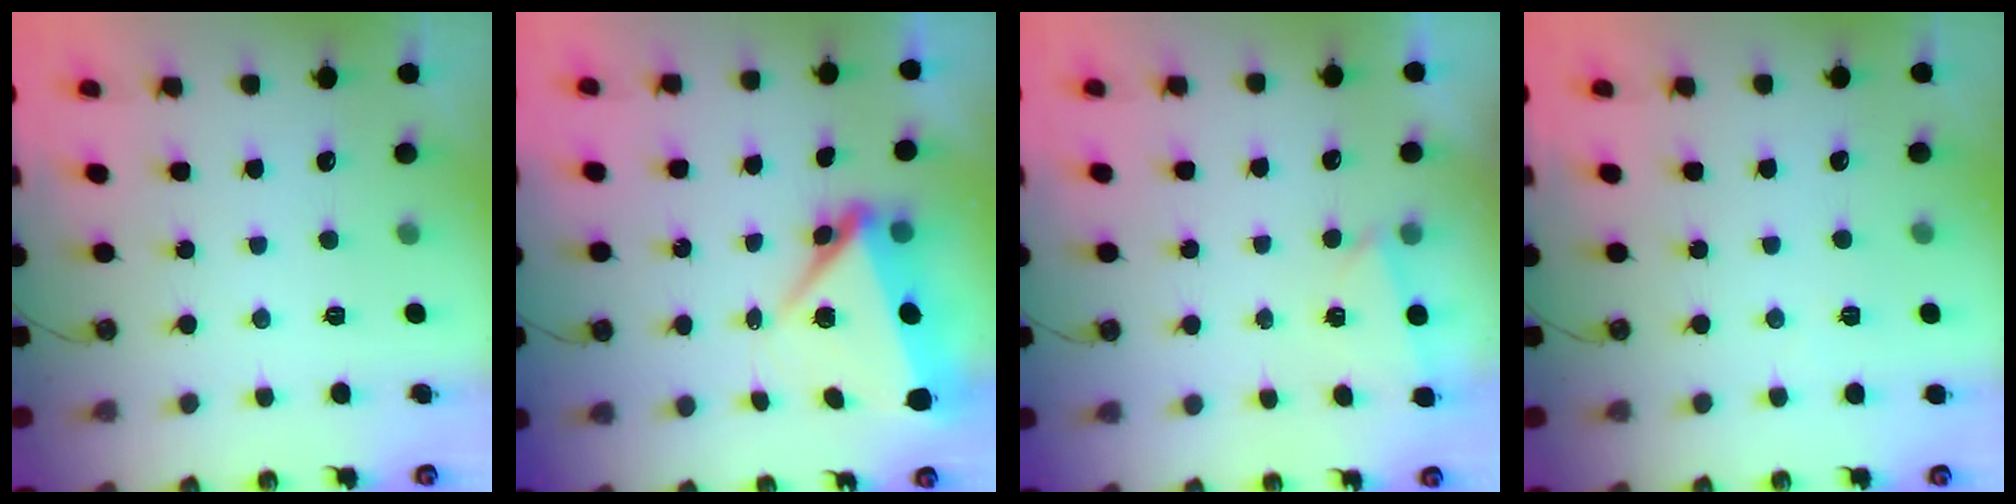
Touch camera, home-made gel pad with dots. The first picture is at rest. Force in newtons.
{"total": 7.3, "press": 7.0, "slide": 1.8}
{"total": 0.6, "press": 0.0, "slide": 0.6}
{"total": 2.0, "press": 1.9, "slide": 0.8}